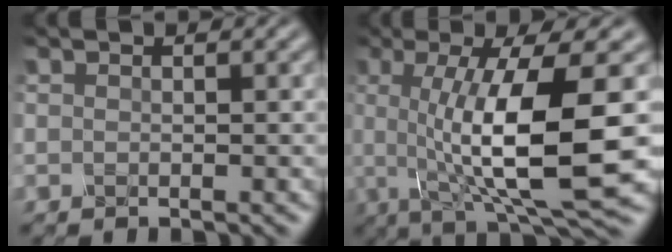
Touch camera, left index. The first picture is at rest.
{"total": 11.6, "force": [-0.4, 2.8, 11.2], "torque": [-0.161, -0.006, -0.006]}